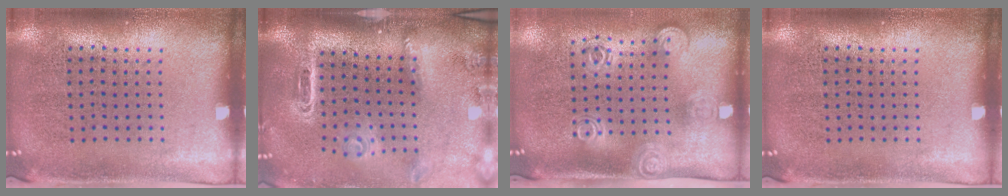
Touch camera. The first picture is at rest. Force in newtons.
{"total": 2.9, "press": 2.1, "slide": 2.0}
{"total": 1.8, "press": 1.3, "slide": 1.3}
{"total": 0.0}